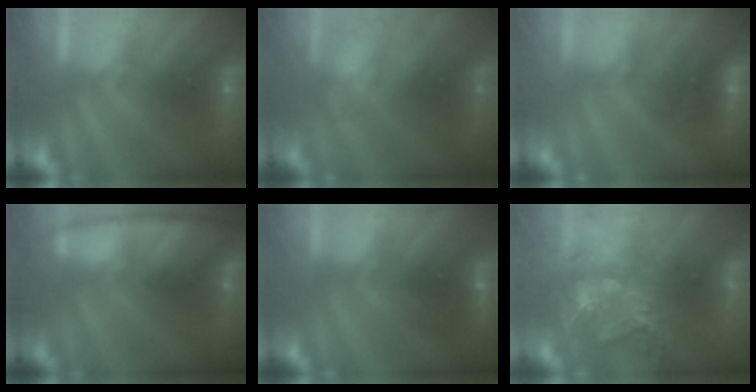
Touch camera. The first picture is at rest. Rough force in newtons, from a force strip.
{"total": 3.4}
{"total": 2.2}
{"total": 11.6}
{"total": 2.7}
{"total": 8.0}